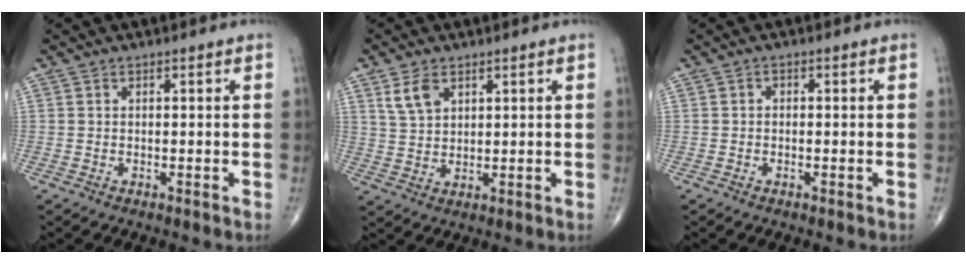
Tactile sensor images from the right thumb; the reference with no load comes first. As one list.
[{"total": 5.1, "force": [2.7, 3.1, 3.0], "torque": [-0.049, -0.009, 0.058]}, {"total": 0.8, "force": [-0.1, 0.6, 0.5], "torque": [-0.001, 0.003, -0.008]}]